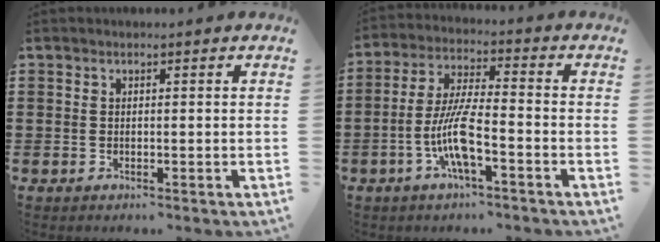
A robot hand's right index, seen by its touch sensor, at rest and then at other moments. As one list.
[{"total": 8.7, "force": [-3.4, 1.6, 7.8], "torque": [-0.176, -0.013, -0.071]}]